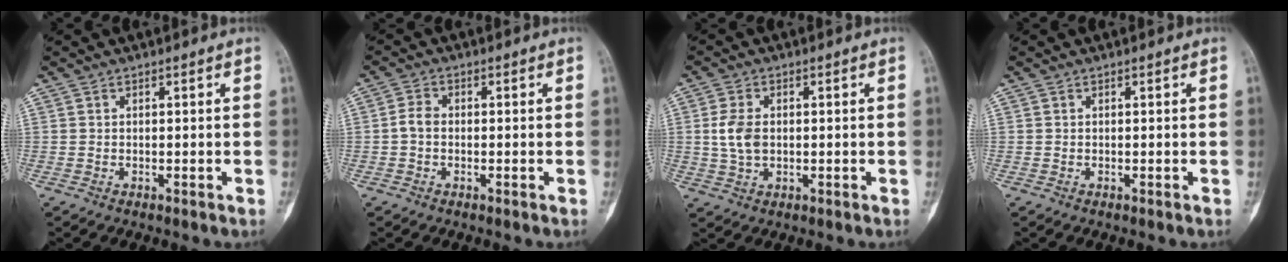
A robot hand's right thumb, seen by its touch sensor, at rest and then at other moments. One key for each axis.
{"total": 2.6, "fx": -0.4, "fy": 1.9, "fz": 1.8, "tx": -0.030, "ty": 0.008, "tz": -0.016}
{"total": 5.2, "fx": 0.3, "fy": 3.4, "fz": 4.0, "tx": -0.081, "ty": 0.003, "tz": 0.007}
{"total": 0.0}